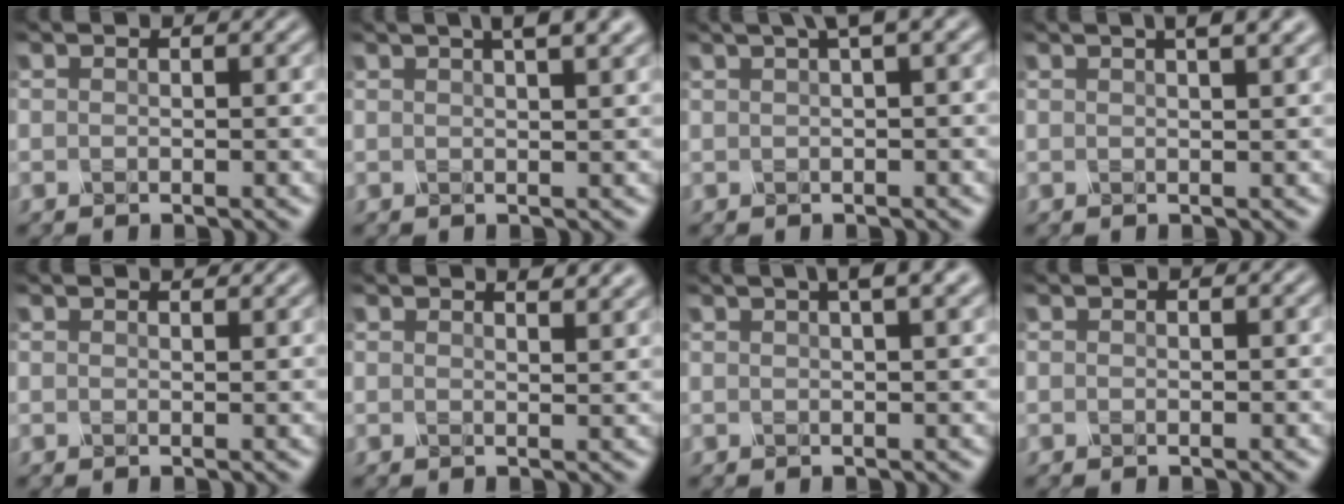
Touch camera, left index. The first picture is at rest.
{"total": 5.4, "force": [3.2, 2.0, 3.9], "torque": [-0.027, 0.025, 0.013]}
{"total": 3.4, "force": [1.9, 0.5, 2.8], "torque": [-0.042, 0.019, 0.032]}
{"total": 4.4, "force": [2.5, 1.6, 3.2], "torque": [-0.023, 0.019, 0.008]}
{"total": 1.1, "force": [1.0, 0.2, 0.4], "torque": [-0.010, -0.001, 0.010]}
{"total": 2.7, "force": [2.2, 0.7, 1.3], "torque": [-0.009, 0.011, 0.015]}
{"total": 3.9, "force": [2.3, 1.0, 3.0], "torque": [-0.027, 0.011, 0.017]}
{"total": 0.0}